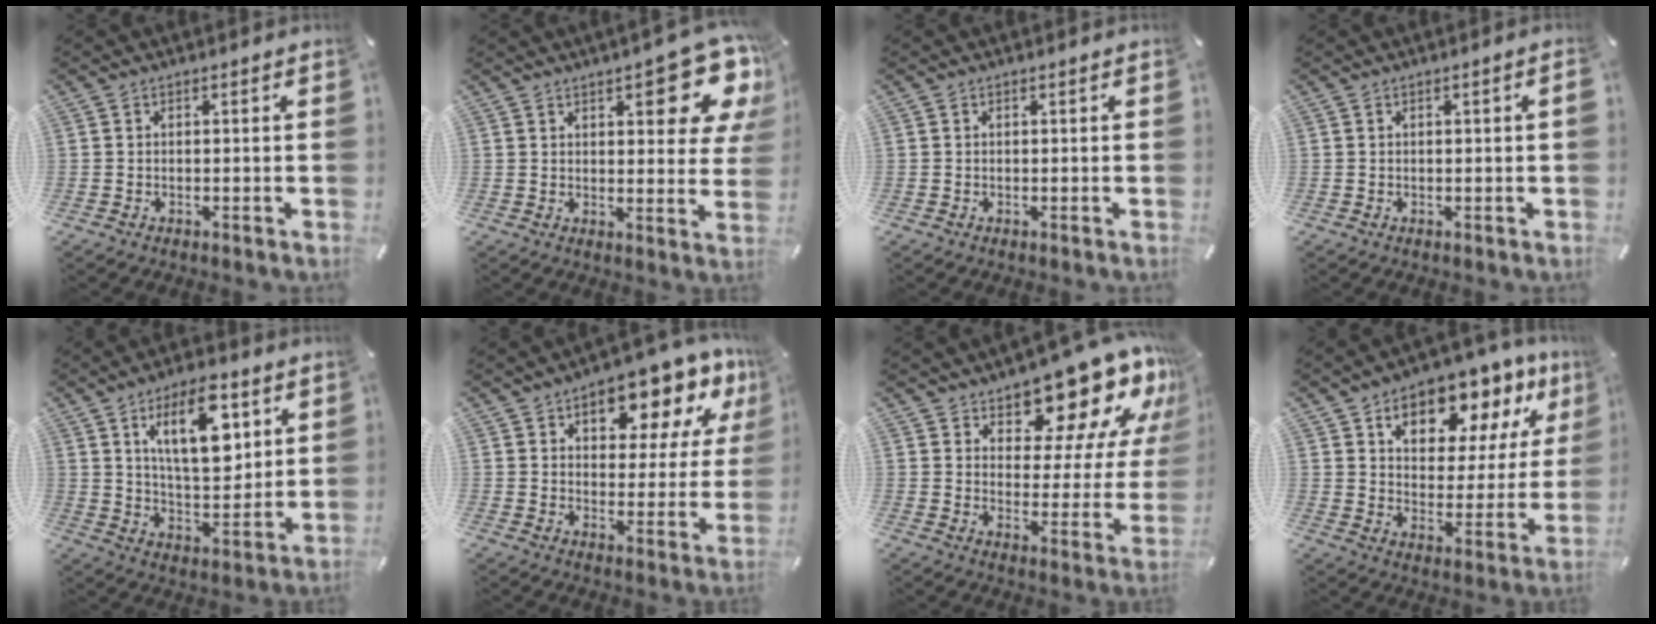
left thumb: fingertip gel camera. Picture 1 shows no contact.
{"total": 15.5, "force": [8.5, 5.9, 11.5], "torque": [-0.132, -0.061, 0.138]}
{"total": 0.0}
{"total": 1.1, "force": [0.0, 0.0, 1.1], "torque": [-0.018, -0.004, 0.000]}
{"total": 15.7, "force": [7.2, 7.5, 11.8], "torque": [-0.193, -0.019, 0.118]}
{"total": 15.3, "force": [9.9, 7.4, 9.0], "torque": [-0.119, -0.060, 0.163]}
{"total": 16.9, "force": [13.3, 7.5, 7.2], "torque": [-0.098, -0.109, 0.224]}
{"total": 14.0, "force": [9.7, 7.8, 6.5], "torque": [-0.098, -0.069, 0.165]}